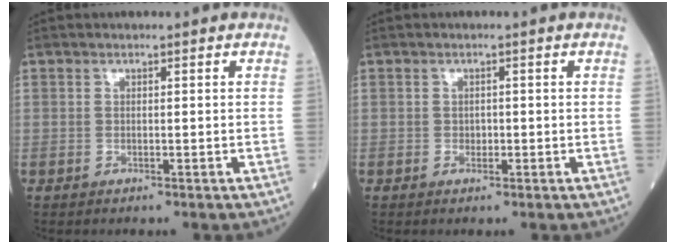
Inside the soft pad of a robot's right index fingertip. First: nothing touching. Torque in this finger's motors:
{"motor_torque": [-0.27, -0.04, -0.02, -0.01]}